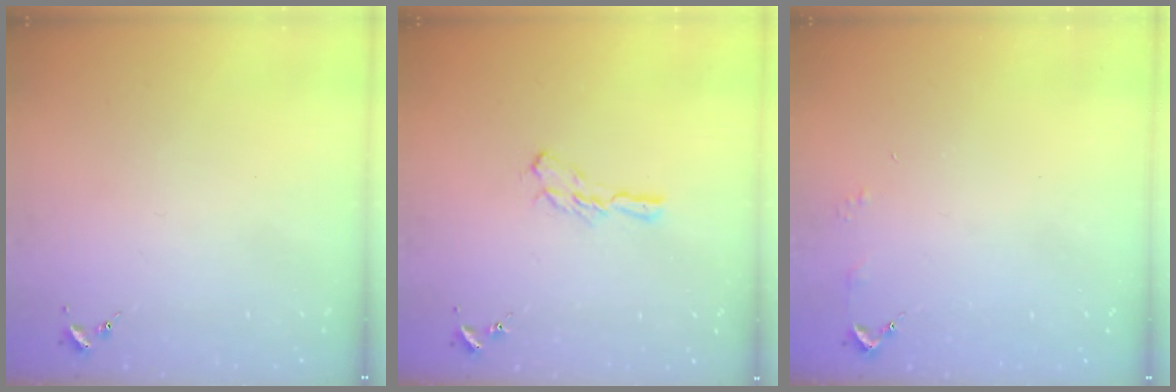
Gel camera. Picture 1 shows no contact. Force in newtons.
{"total": 5.7, "press": 5.7, "slide": 0.4}
{"total": 2.9, "press": 2.8, "slide": 0.3}